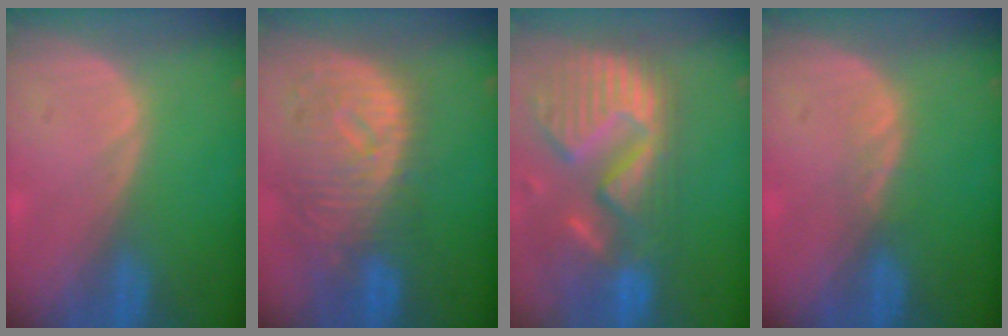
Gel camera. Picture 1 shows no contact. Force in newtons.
{"total": 11.4, "press": 9.9, "slide": 5.6}
{"total": 14.1, "press": 11.7, "slide": 7.8}
{"total": 1.5, "press": 1.5, "slide": 0.2}